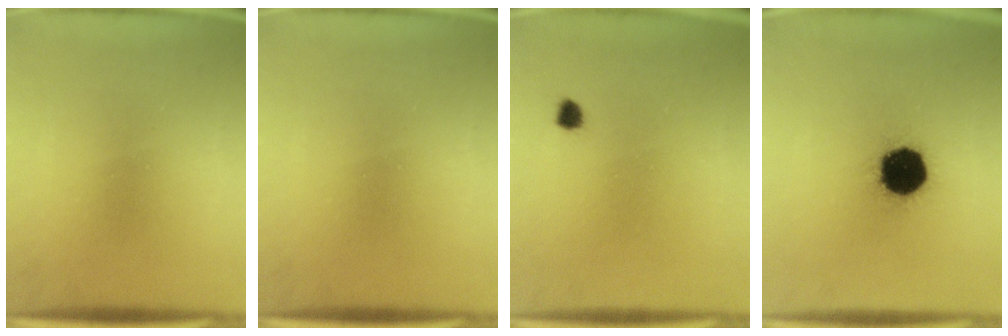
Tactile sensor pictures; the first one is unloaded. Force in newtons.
{"total": 0.0}
{"total": 1.2}
{"total": 17.3}